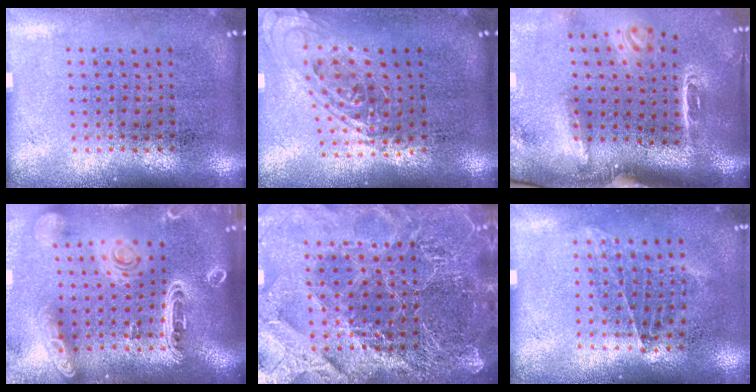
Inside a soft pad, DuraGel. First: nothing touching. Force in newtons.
{"total": 1.0, "press": 1.0, "slide": 0.3}
{"total": 3.2, "press": 2.2, "slide": 2.3}
{"total": 2.8, "press": 2.5, "slide": 1.4}
{"total": 5.9, "press": 5.2, "slide": 2.8}
{"total": 0.9, "press": 0.8, "slide": 0.5}